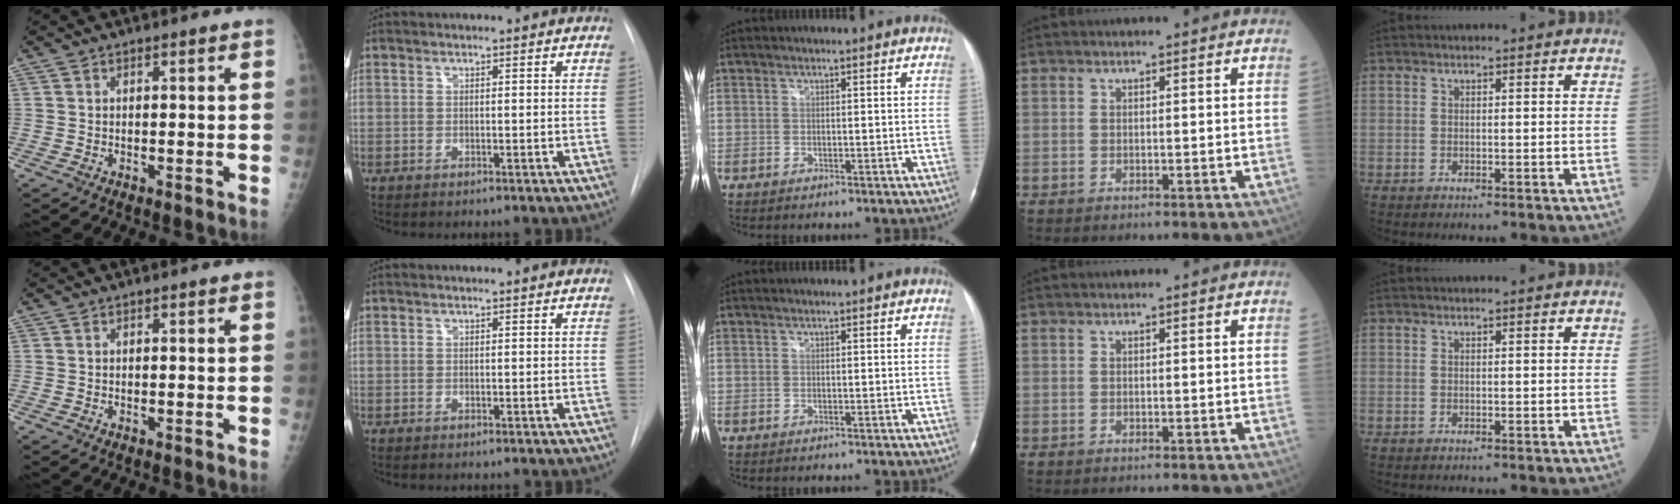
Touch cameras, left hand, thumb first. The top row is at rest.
{}